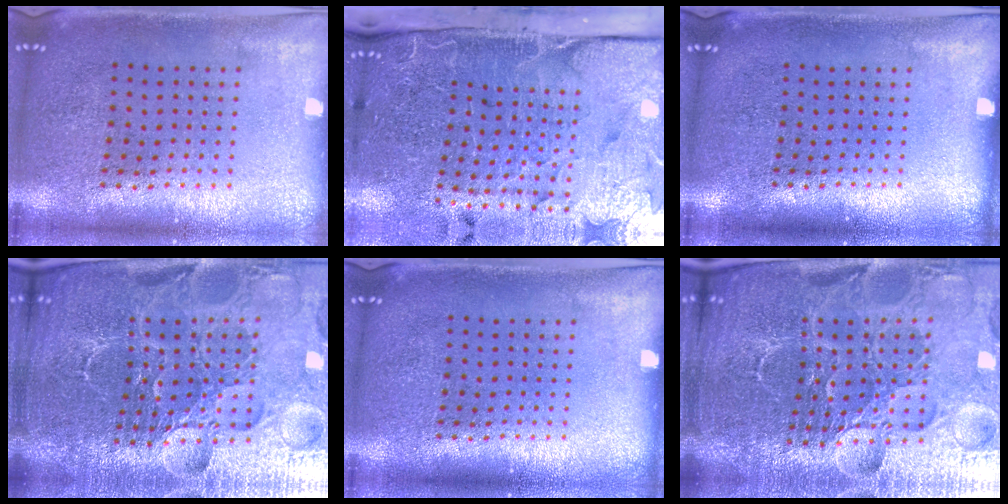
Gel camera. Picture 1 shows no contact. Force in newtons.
{"total": 5.2, "press": 4.0, "slide": 3.3}
{"total": 0.0}
{"total": 6.2, "press": 5.6, "slide": 2.7}
{"total": 0.0}
{"total": 6.6, "press": 5.9, "slide": 3.1}